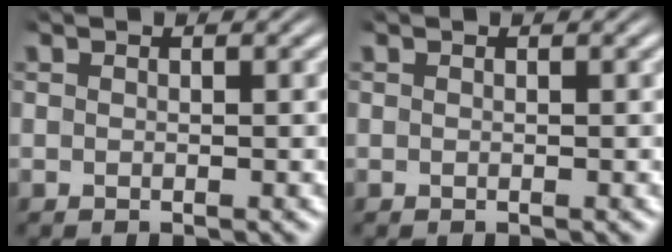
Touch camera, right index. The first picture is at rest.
{"total": 0.0}